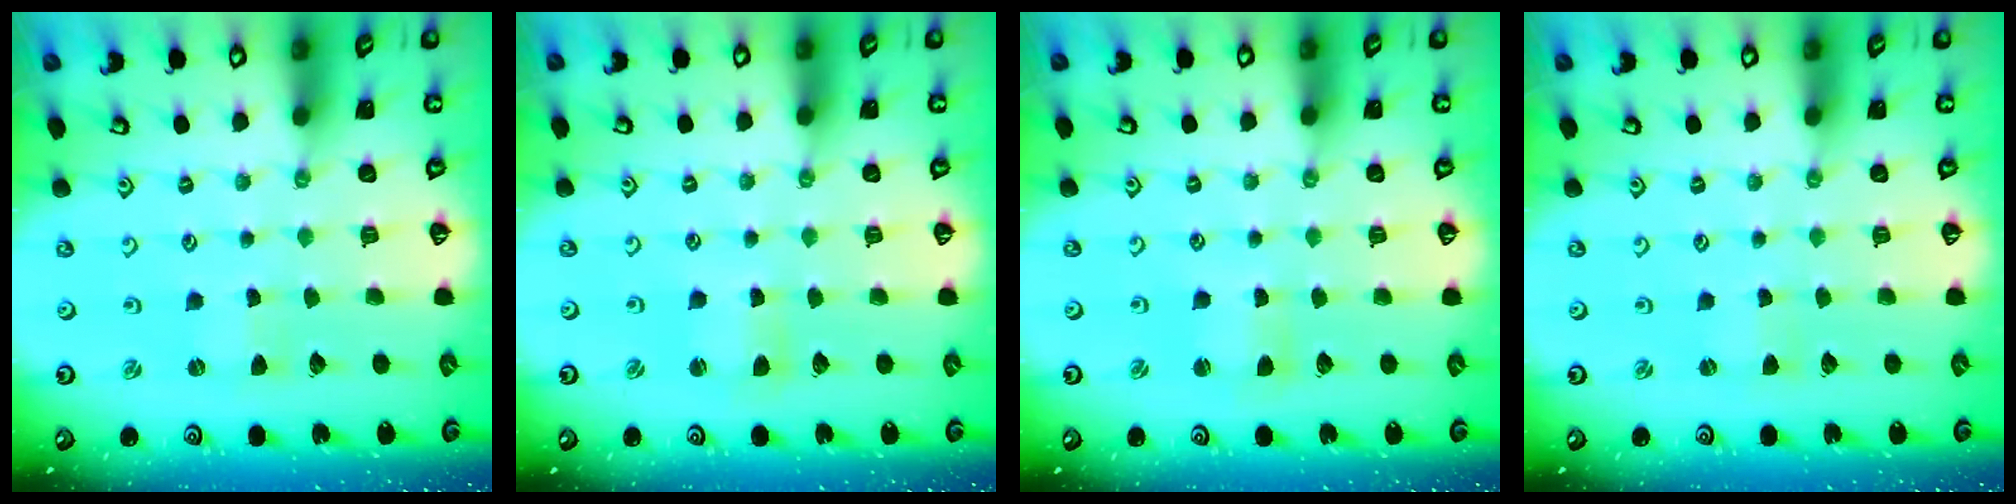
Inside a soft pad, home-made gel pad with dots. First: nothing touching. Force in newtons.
{"total": 2.7, "press": 2.7, "slide": 0.4}
{"total": 2.2, "press": 2.2, "slide": 0.3}
{"total": 1.0, "press": 1.0, "slide": 0.1}